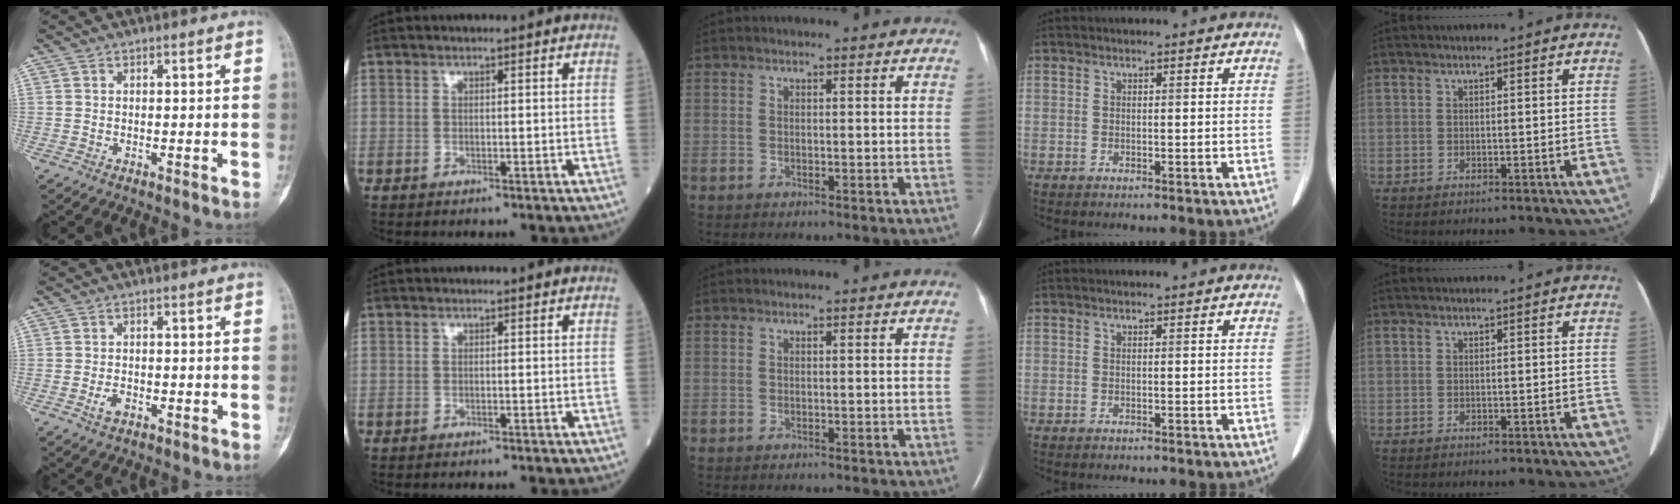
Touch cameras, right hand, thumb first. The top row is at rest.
{"thumb": {"total": 2.5, "force": [-1.0, 1.6, 1.7], "torque": [-0.029, 0.004, -0.015]}}